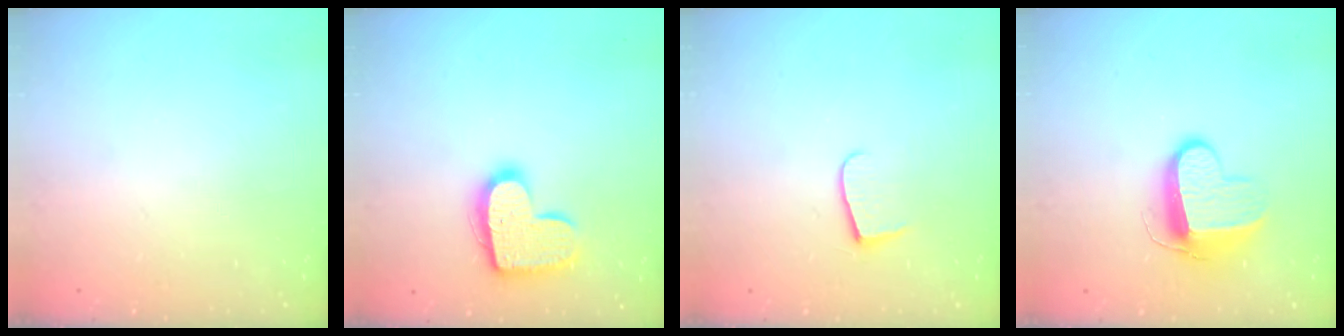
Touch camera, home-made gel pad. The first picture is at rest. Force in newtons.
{"total": 15.0, "press": 15.0, "slide": 0.7}
{"total": 6.2, "press": 6.2, "slide": 0.6}
{"total": 10.5, "press": 10.5, "slide": 0.8}